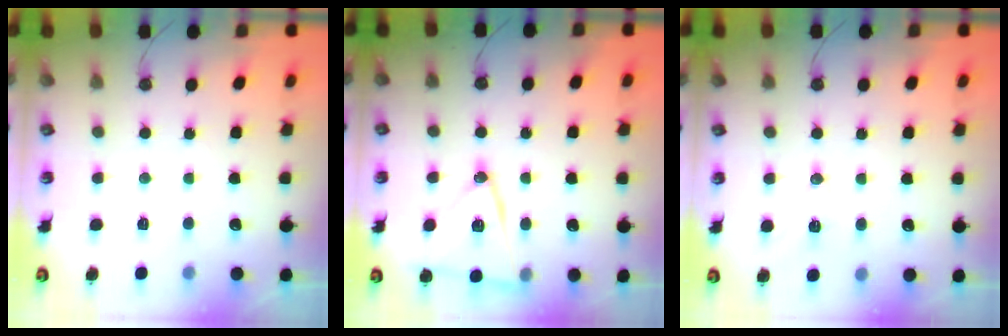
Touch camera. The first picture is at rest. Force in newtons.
{"total": 15.5, "press": 15.3, "slide": 2.7}
{"total": 7.8, "press": 7.2, "slide": 2.9}